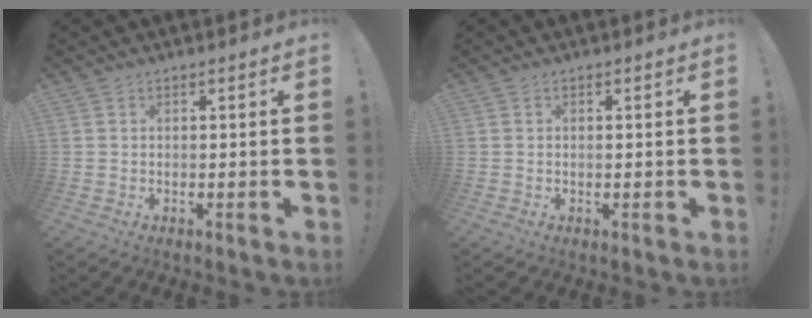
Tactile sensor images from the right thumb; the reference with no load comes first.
{"total": 0.0}